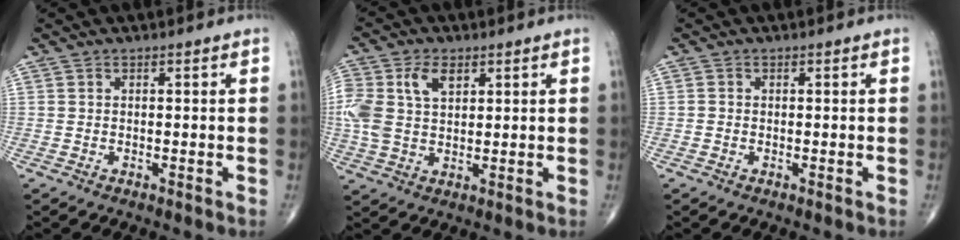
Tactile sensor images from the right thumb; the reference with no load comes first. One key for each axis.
{"total": 10.3, "fx": 3.2, "fy": 6.4, "fz": 7.4, "tx": -0.168, "ty": 0.006, "tz": 0.062}
{"total": 0.5, "fx": -0.1, "fy": 0.5, "fz": 0.1, "tx": -0.002, "ty": 0.002, "tz": -0.004}